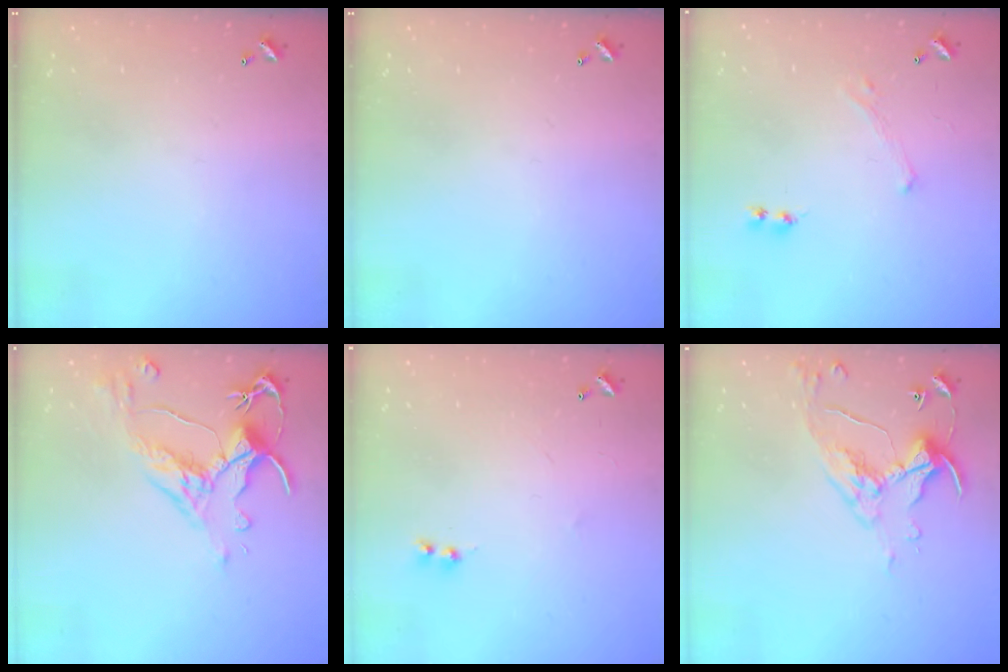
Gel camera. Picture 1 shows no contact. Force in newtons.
{"total": 0.0}
{"total": 0.0}
{"total": 3.1, "press": 2.7, "slide": 1.4}
{"total": 2.0, "press": 2.0, "slide": 0.5}
{"total": 6.8, "press": 6.7, "slide": 0.8}